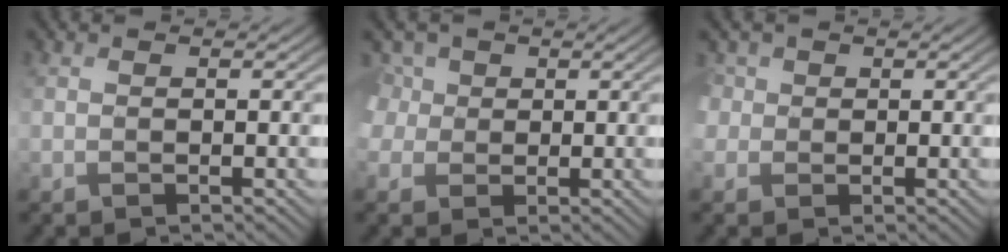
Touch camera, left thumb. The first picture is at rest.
{"total": 3.4, "force": [0.6, 3.2, 1.0], "torque": [-0.042, 0.004, 0.012]}
{"total": 1.9, "force": [0.2, 1.9, -0.1], "torque": [-0.006, -0.002, 0.006]}